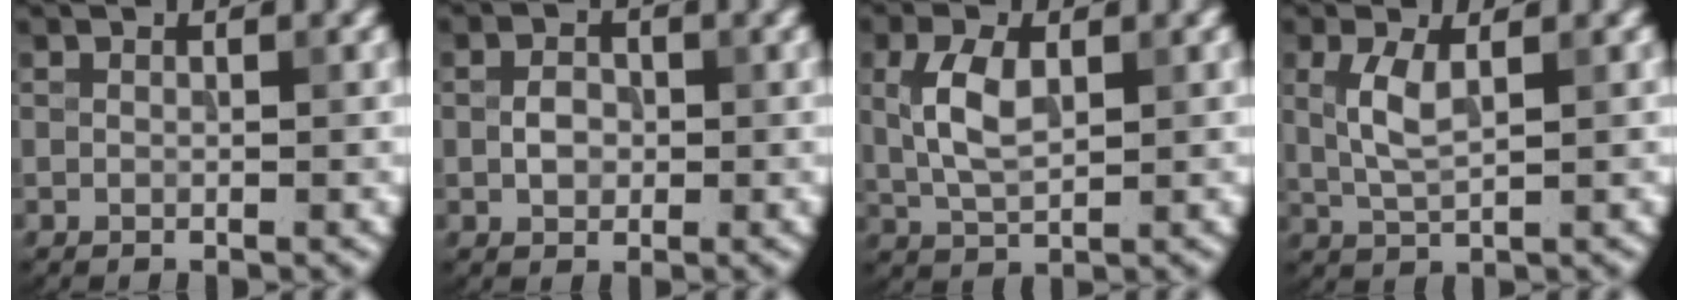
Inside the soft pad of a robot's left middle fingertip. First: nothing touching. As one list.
[{"total": 2.0, "force": [-0.2, 1.5, 1.3], "torque": [-0.024, 0.002, -0.008]}, {"total": 4.2, "force": [0.6, 2.2, 3.5], "torque": [-0.081, 0.003, 0.014]}, {"total": 3.0, "force": [0.6, 1.1, 2.8], "torque": [-0.066, 0.002, 0.015]}]